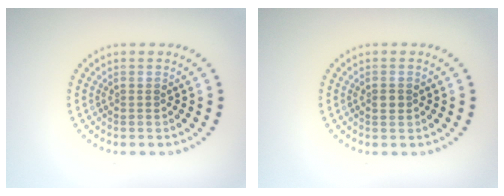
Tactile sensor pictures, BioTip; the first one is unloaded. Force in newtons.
{"total": 1.0, "press": 1.0, "slide": 0.0}